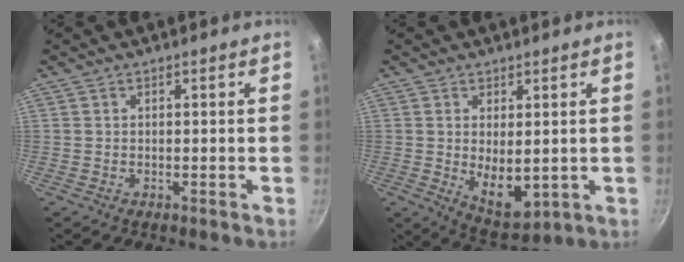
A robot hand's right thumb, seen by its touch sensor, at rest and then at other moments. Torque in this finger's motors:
{"motor_torque": [-0.20, 0.60, 0.11, -0.14, 0.15]}